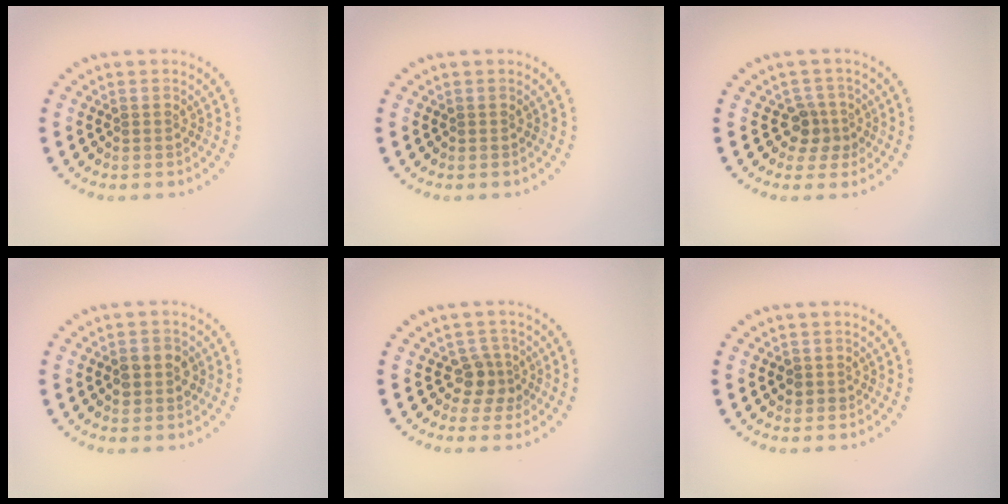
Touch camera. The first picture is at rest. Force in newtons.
{"total": 0.0}
{"total": 2.4, "press": 1.8, "slide": 1.6}
{"total": 2.3, "press": 2.3, "slide": 0.3}
{"total": 2.3, "press": 1.7, "slide": 1.6}
{"total": 1.1, "press": 1.0, "slide": 0.5}